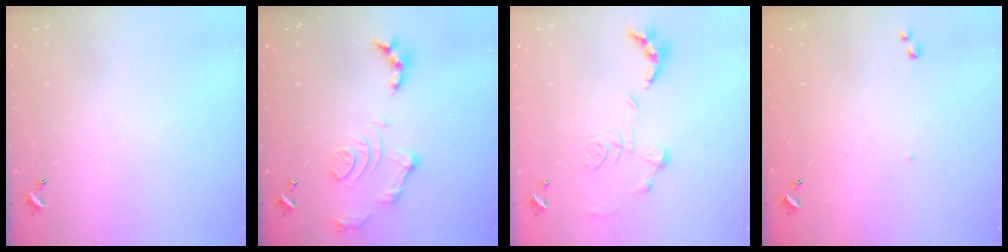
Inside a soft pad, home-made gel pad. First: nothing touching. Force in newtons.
{"total": 11.8, "press": 11.7, "slide": 0.8}
{"total": 1.2, "press": 0.4, "slide": 1.1}
{"total": 5.4, "press": 5.4, "slide": 0.6}